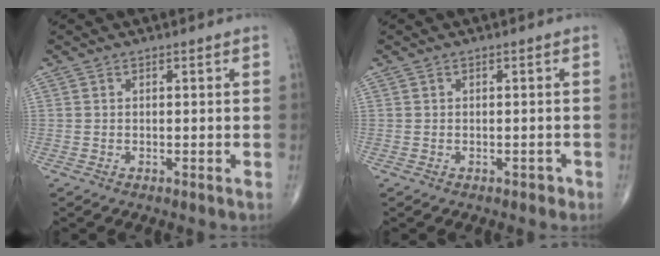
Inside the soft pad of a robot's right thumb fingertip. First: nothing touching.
{"total": 1.0, "force": [-0.6, 0.7, 0.4], "torque": [0.002, 0.003, -0.009]}